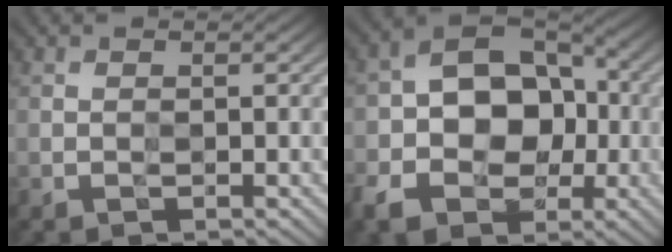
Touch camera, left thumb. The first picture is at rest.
{"total": 12.2, "force": [-2.7, 8.8, 7.9], "torque": [-0.142, -0.009, -0.058]}